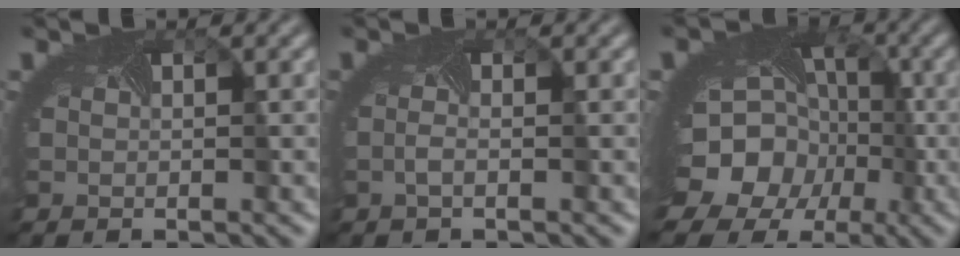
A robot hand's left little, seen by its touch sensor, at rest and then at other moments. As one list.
[{"total": 0.9, "force": [-0.5, -0.5, 0.5], "torque": [-0.019, 0.001, -0.012]}, {"total": 16.1, "force": [-5.0, 13.3, 7.6], "torque": [-0.148, -0.035, -0.086]}]